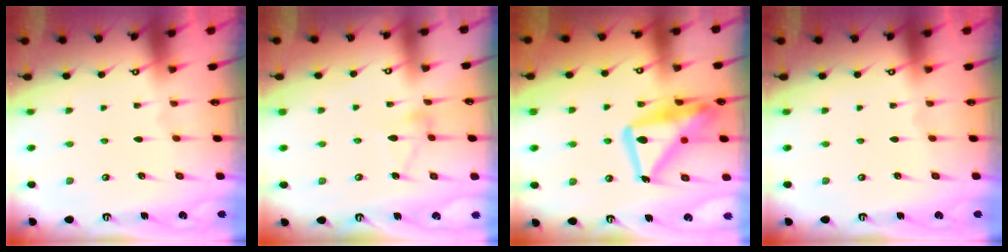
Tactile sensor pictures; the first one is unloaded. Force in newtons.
{"total": 5.0, "press": 4.9, "slide": 0.1}
{"total": 20.7, "press": 20.6, "slide": 1.9}
{"total": 0.0}